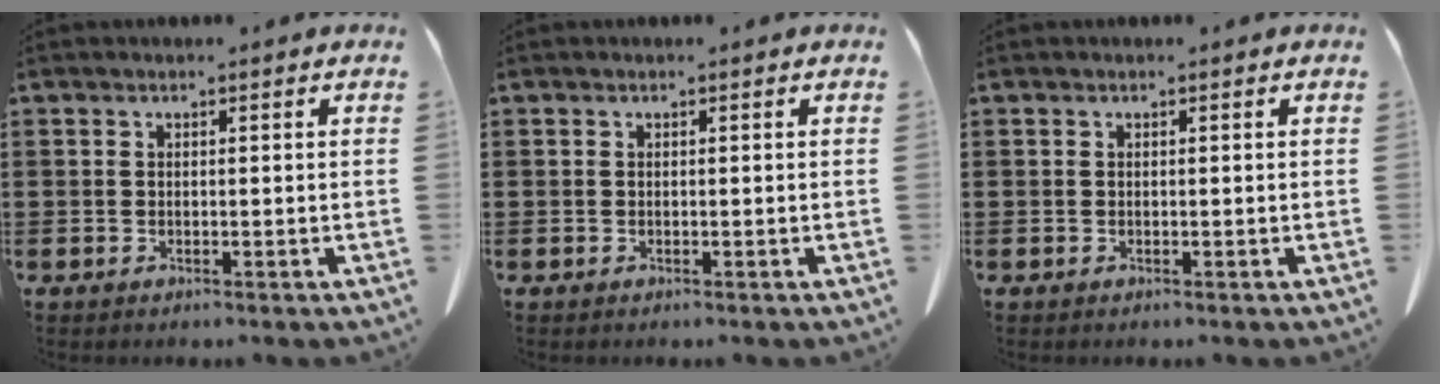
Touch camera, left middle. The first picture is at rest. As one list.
[{"total": 0.0}, {"total": 0.0}]